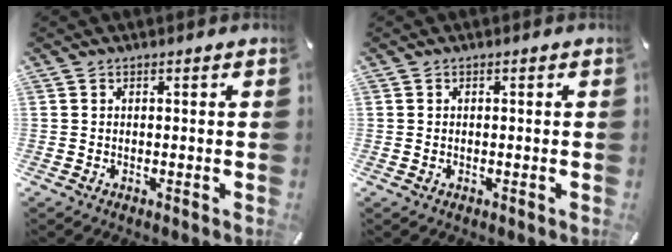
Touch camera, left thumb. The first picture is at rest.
{"total": 0.7, "force": [-0.1, 0.4, 0.6], "torque": [-0.011, 0.001, -0.003]}